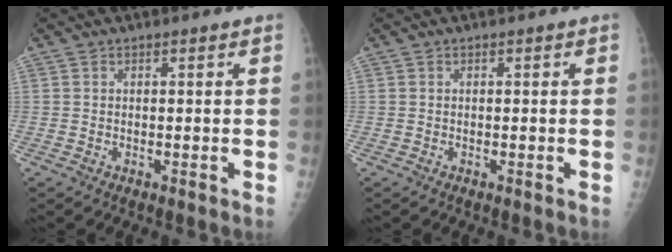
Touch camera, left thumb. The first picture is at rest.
{"total": 0.0}